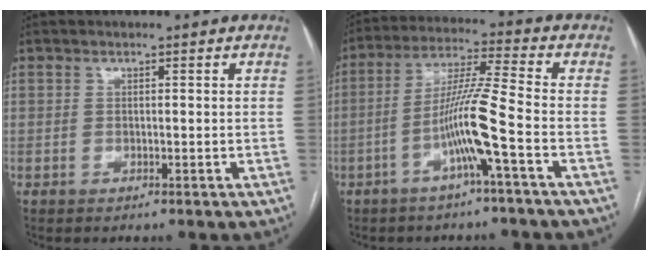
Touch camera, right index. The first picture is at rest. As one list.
[{"total": 9.4, "force": [-3.6, -1.3, 8.6], "torque": [-0.169, 0.008, -0.071]}]